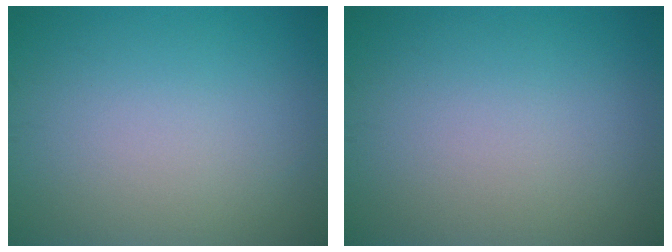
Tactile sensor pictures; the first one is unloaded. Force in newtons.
{"total": 0.0}